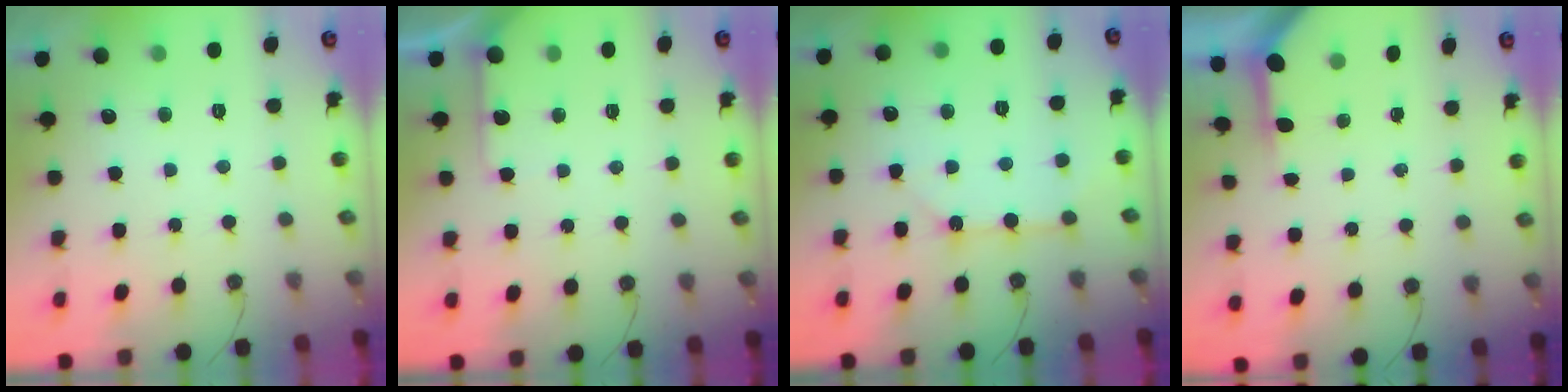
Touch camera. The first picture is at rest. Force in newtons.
{"total": 4.0, "press": 3.9, "slide": 0.5}
{"total": 7.6, "press": 7.6, "slide": 0.7}
{"total": 3.3, "press": 3.3, "slide": 0.4}